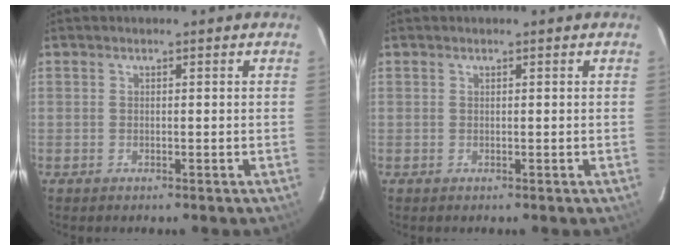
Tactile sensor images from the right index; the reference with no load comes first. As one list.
[{"total": 0.0}]